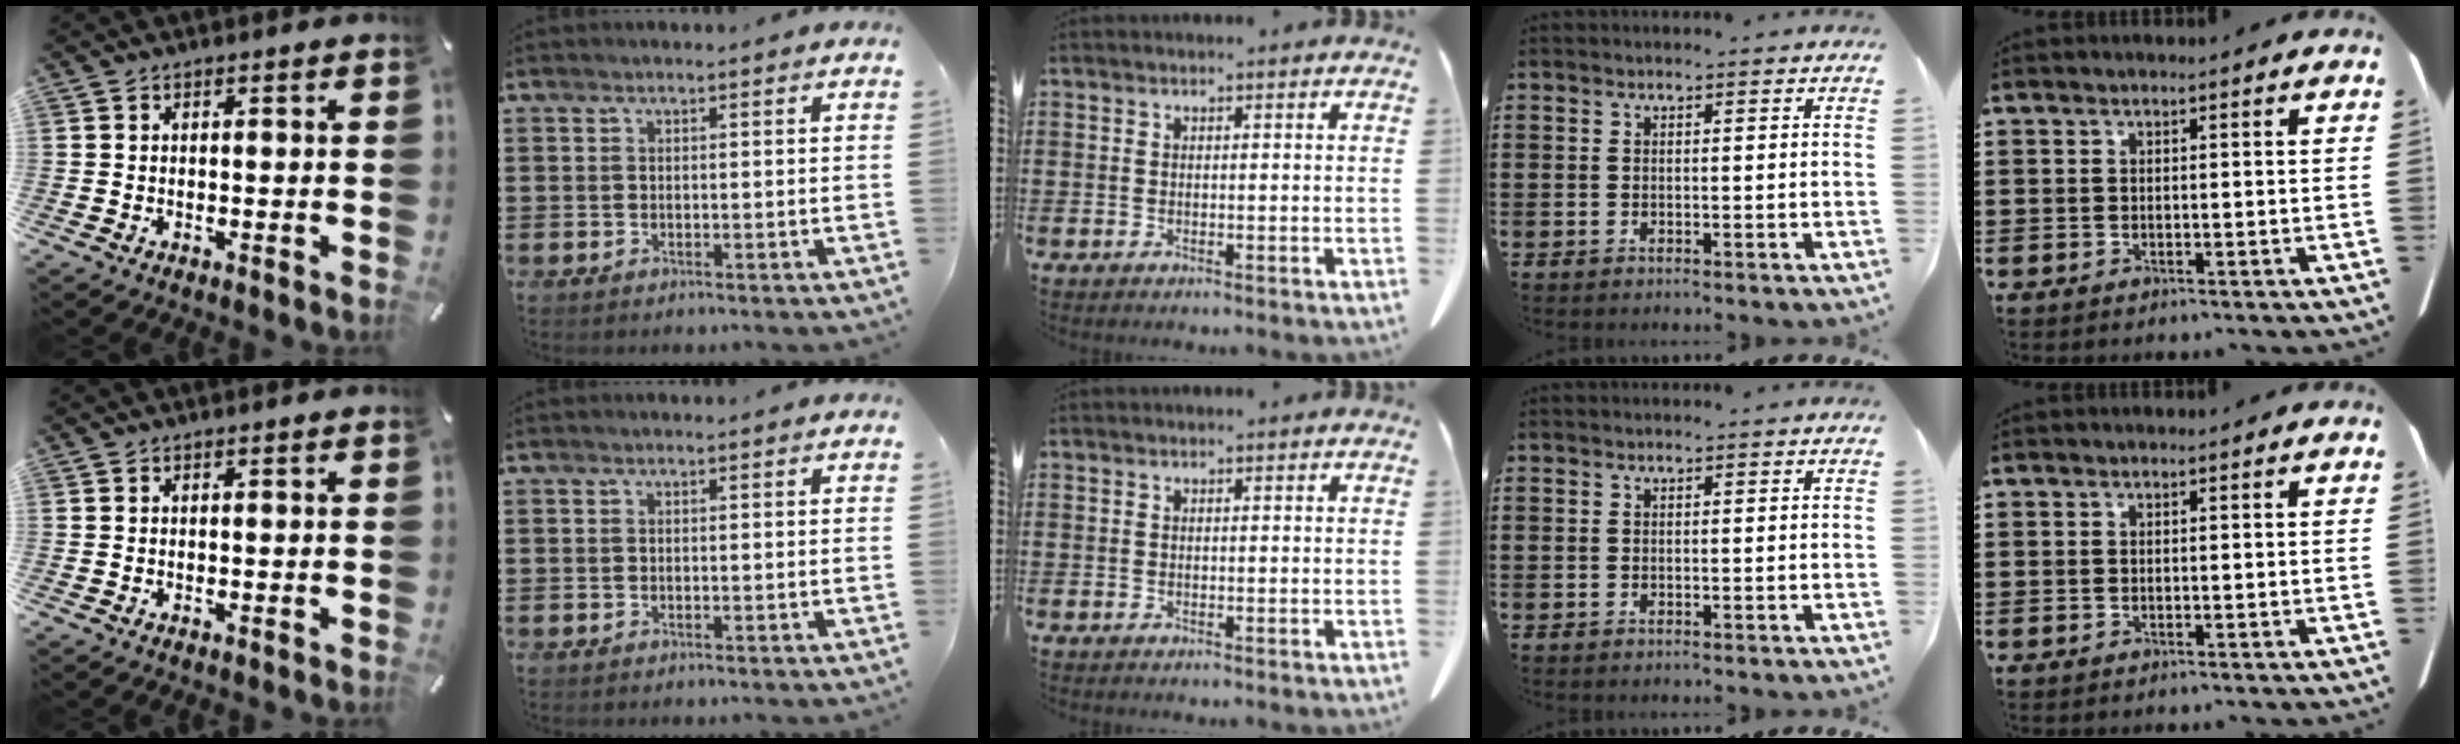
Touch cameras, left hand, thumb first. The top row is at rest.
{}